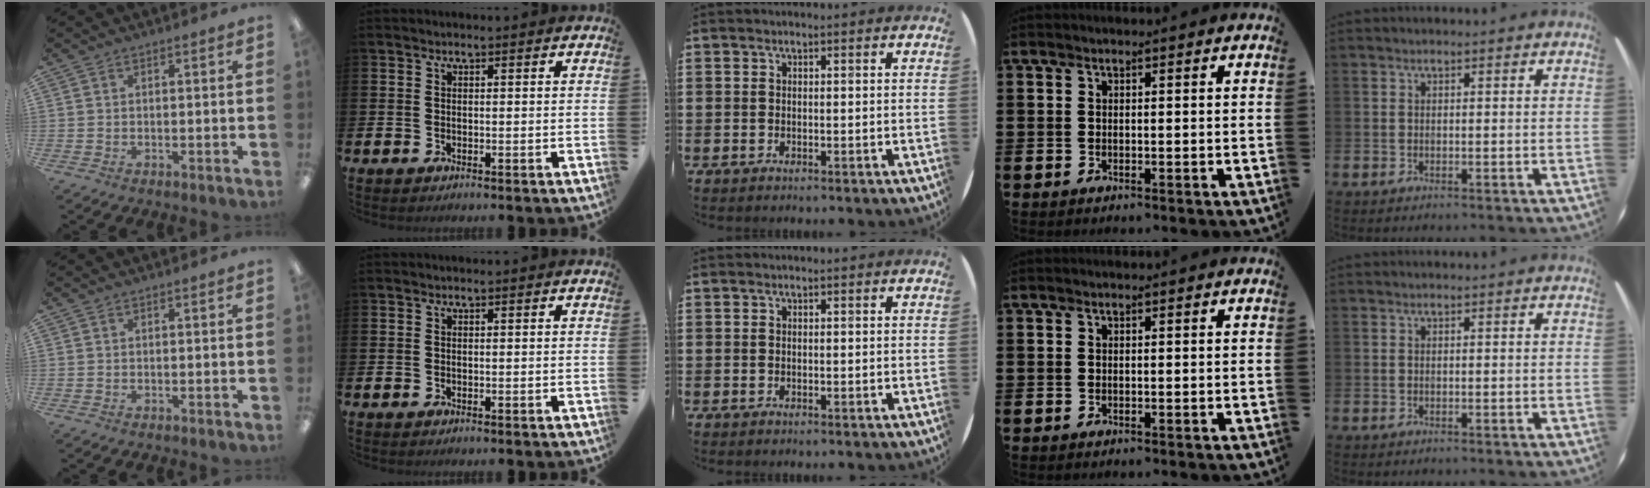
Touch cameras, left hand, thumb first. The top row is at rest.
{}